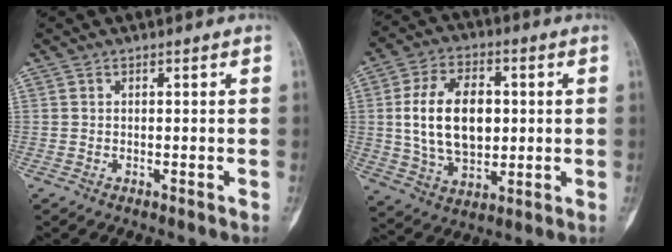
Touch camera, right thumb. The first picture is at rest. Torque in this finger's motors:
{"motor_torque": [0.62, 0.76, 0.62, -0.44, 0.39]}